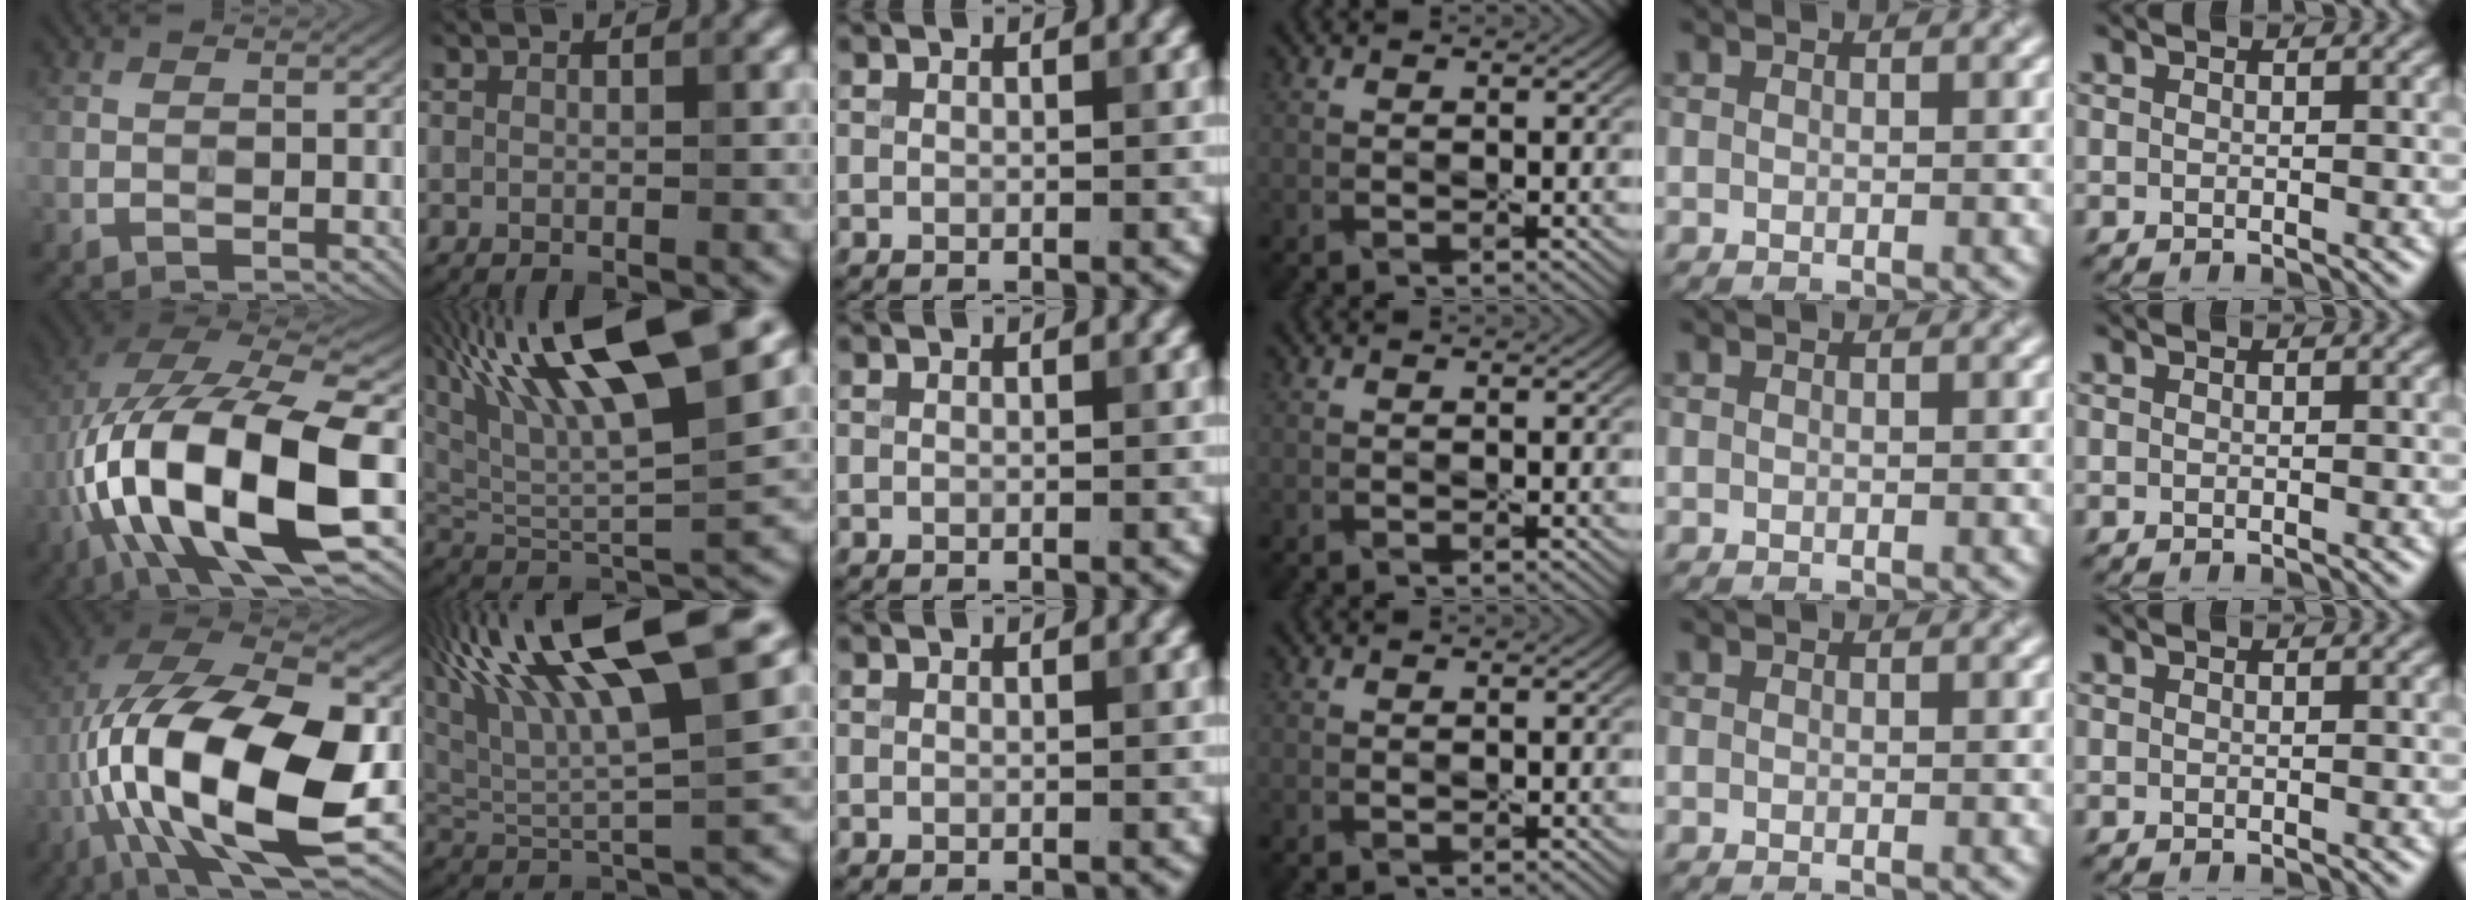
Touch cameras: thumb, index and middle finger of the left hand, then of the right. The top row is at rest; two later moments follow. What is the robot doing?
{"motion": "peel", "object": "tape"}